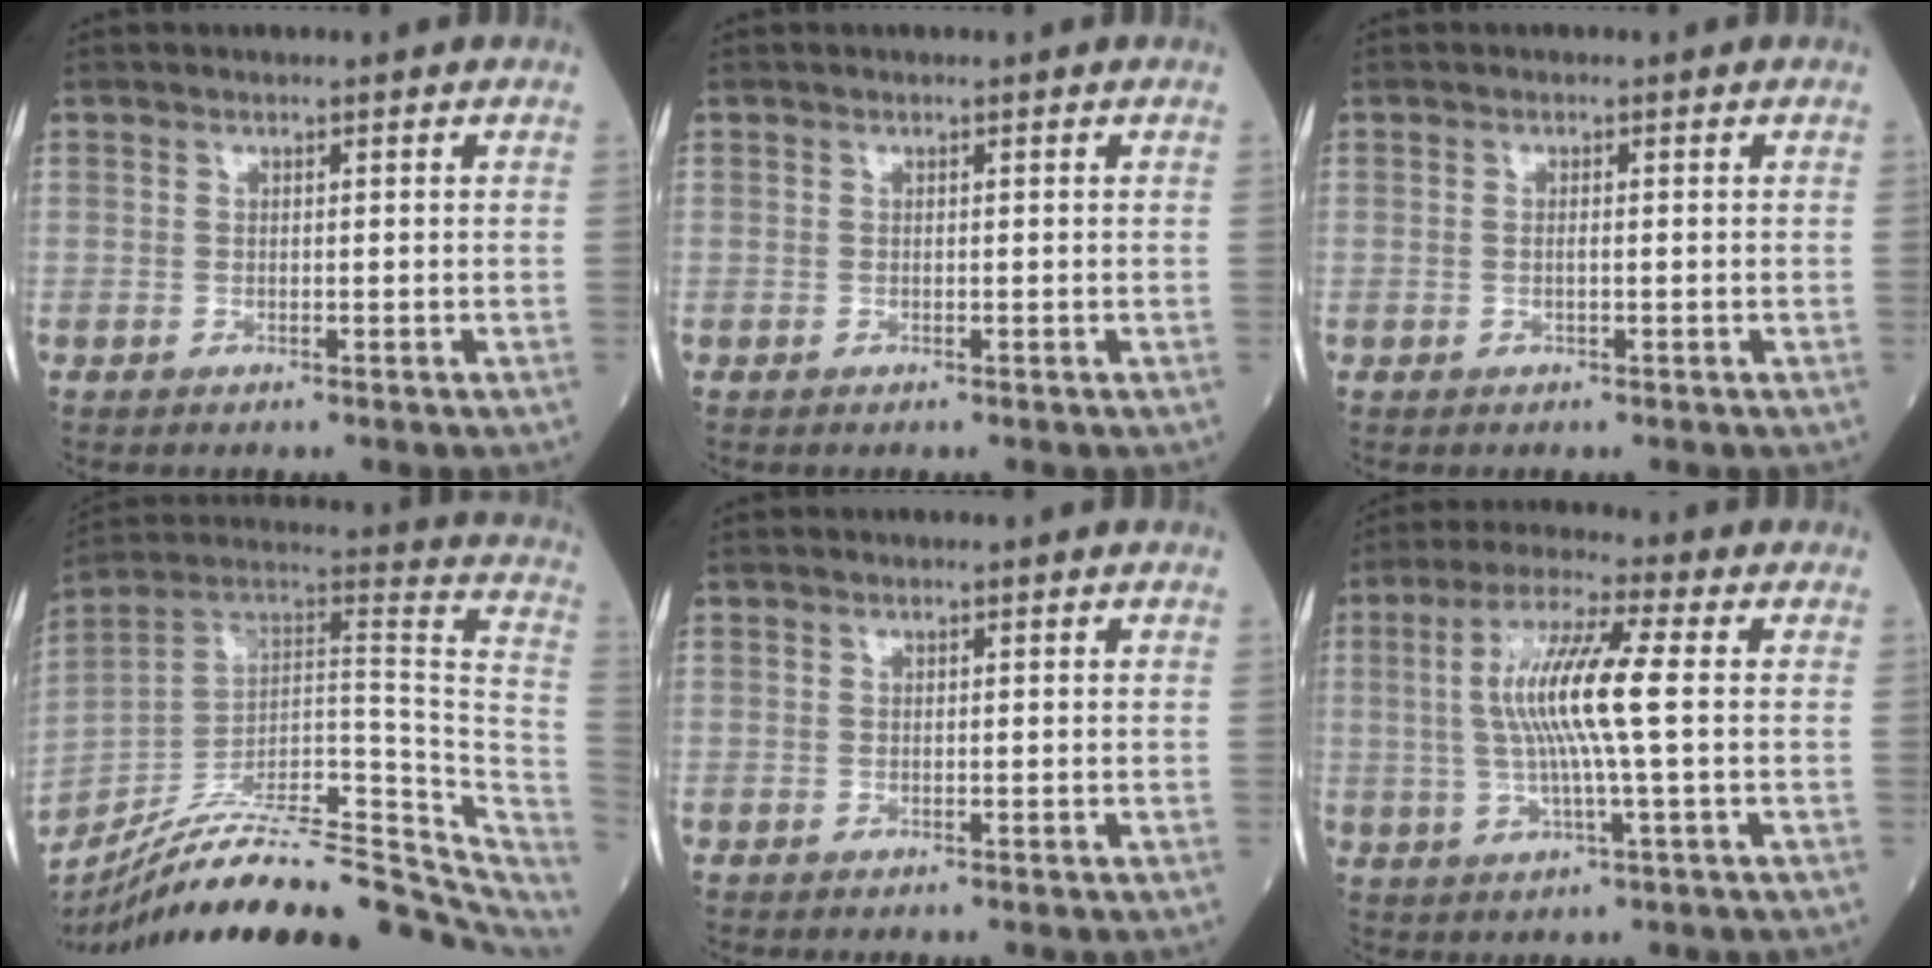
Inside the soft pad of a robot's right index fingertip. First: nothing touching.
{"total": 0.0}
{"total": 0.7, "force": [0.0, 0.1, 0.7], "torque": [-0.015, 0.001, 0.001]}
{"total": 26.9, "force": [-22.1, 6.4, 13.9], "torque": [-0.158, 0.027, -0.326]}
{"total": 0.0}
{"total": 10.8, "force": [0.9, 0.1, 10.8], "torque": [-0.216, 0.010, 0.016]}